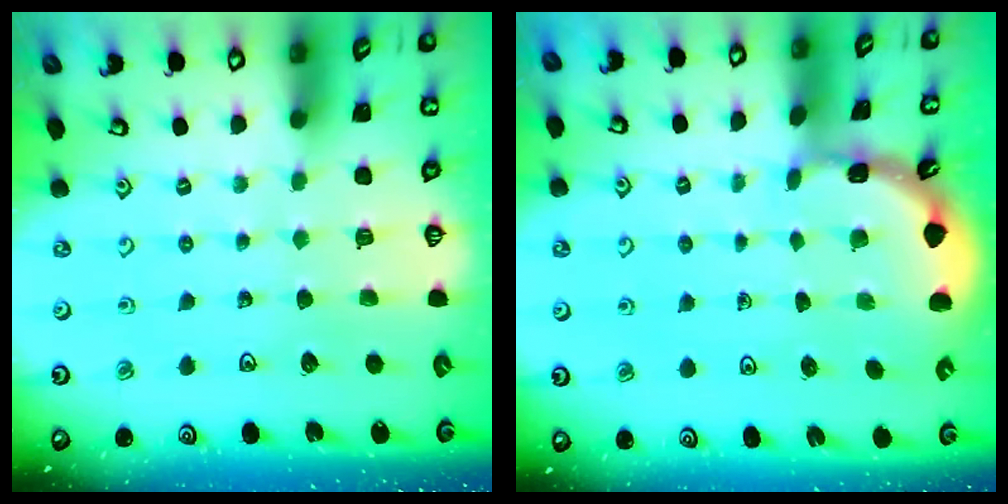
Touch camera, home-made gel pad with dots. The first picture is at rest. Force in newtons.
{"total": 1.7, "press": 1.7, "slide": 0.1}